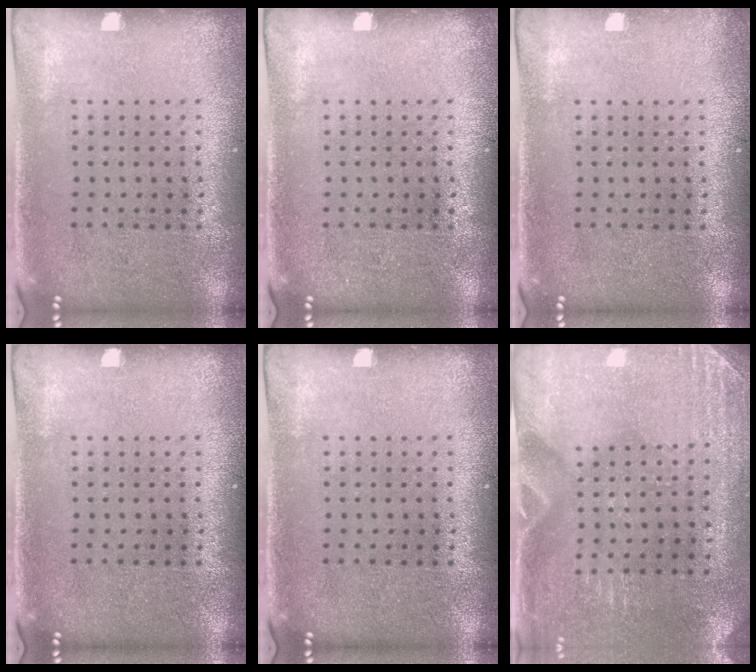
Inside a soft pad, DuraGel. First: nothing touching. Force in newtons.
{"total": 0.0}
{"total": 0.7, "press": 0.7, "slide": 0.0}
{"total": 0.0}
{"total": 0.0}
{"total": 2.8, "press": 2.6, "slide": 1.2}